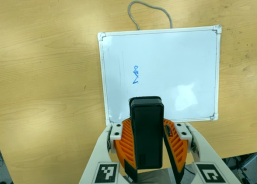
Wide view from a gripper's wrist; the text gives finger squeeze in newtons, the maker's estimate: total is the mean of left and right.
{"total": 10.0, "left": 10.0, "right": 10.1}